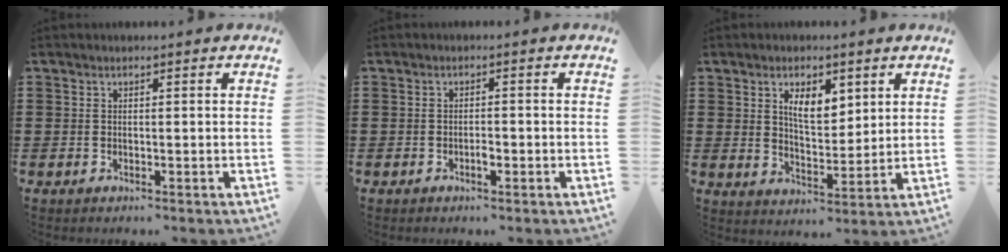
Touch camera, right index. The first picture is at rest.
{"total": 1.3, "force": [-0.7, 0.5, 1.0], "torque": [-0.020, -0.004, -0.011]}
{"total": 5.5, "force": [2.7, 2.4, 4.1], "torque": [-0.082, 0.005, 0.045]}